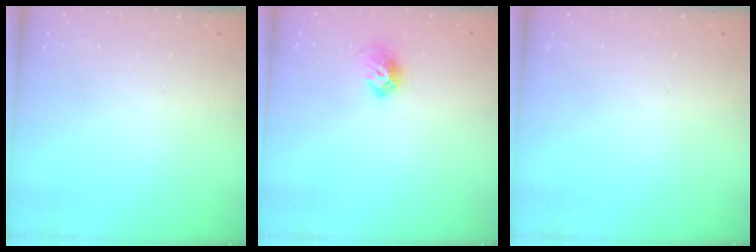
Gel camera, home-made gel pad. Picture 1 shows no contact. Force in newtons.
{"total": 8.4, "press": 8.3, "slide": 0.9}
{"total": 0.0}